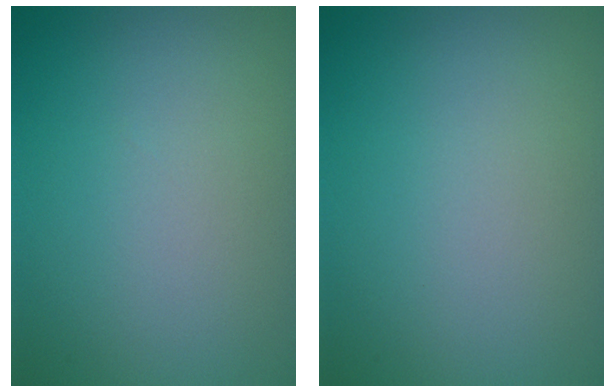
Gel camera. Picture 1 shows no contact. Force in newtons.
{"total": 0.0}